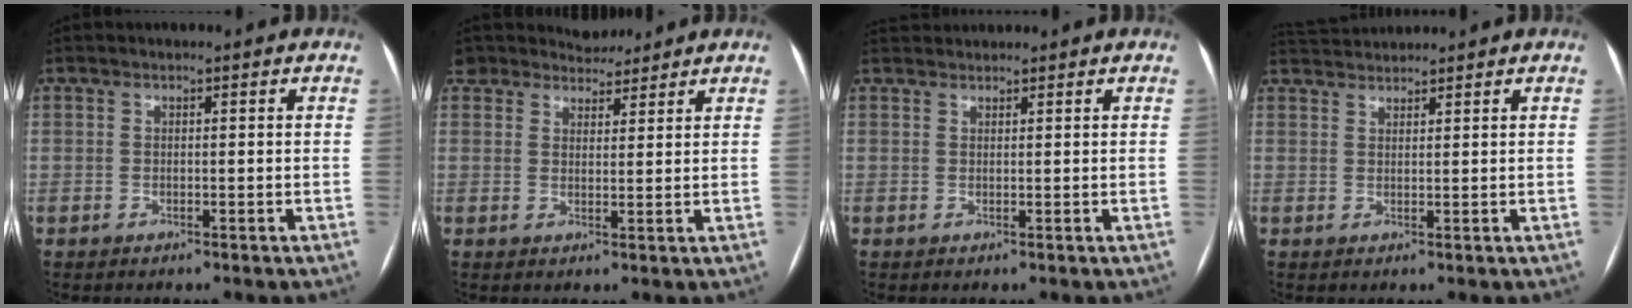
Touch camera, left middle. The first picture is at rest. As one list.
[{"total": 6.5, "force": [6.2, 2.1, -0.2], "torque": [0.013, 0.016, 0.097]}, {"total": 2.0, "force": [2.0, 0.1, -0.2], "torque": [-0.004, 0.028, 0.042]}, {"total": 4.0, "force": [4.0, -0.2, 0.2], "torque": [-0.008, 0.030, 0.077]}]